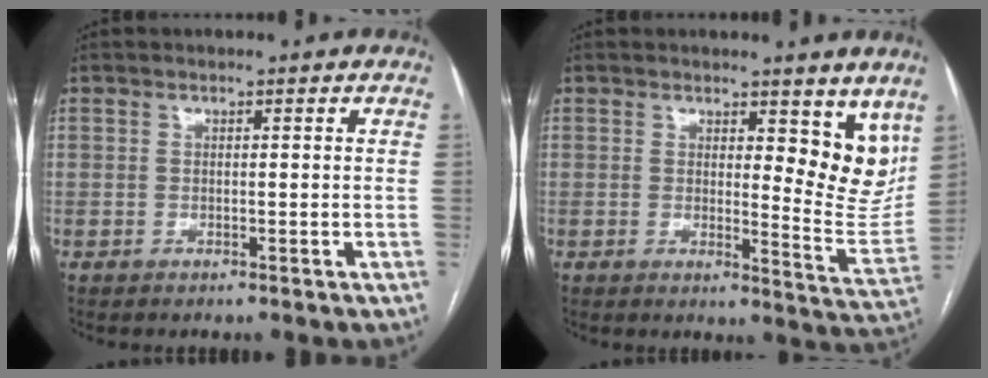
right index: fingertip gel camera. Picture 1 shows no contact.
{"total": 9.3, "force": [5.9, 3.1, 6.4], "torque": [-0.063, -0.031, 0.070]}